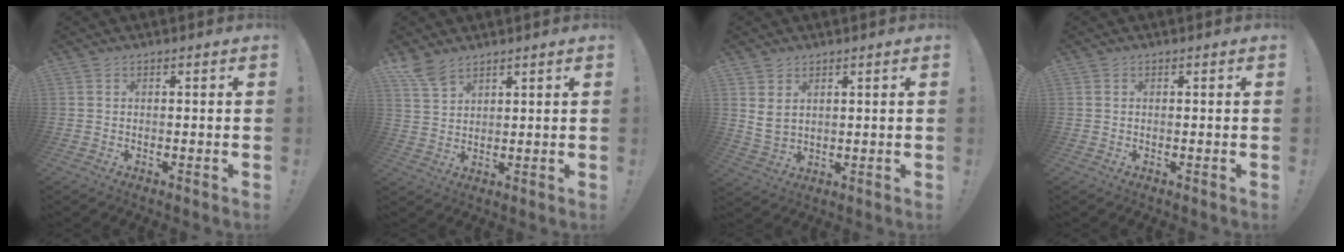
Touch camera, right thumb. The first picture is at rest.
{"total": 6.5, "force": [5.1, 2.7, 2.9], "torque": [-0.054, -0.029, 0.099]}
{"total": 4.7, "force": [2.7, 3.1, 2.3], "torque": [-0.036, -0.012, 0.053]}
{"total": 0.0}